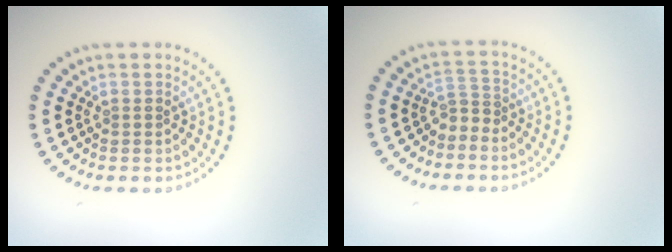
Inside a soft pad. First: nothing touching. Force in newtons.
{"total": 1.7, "press": 1.1, "slide": 1.3}